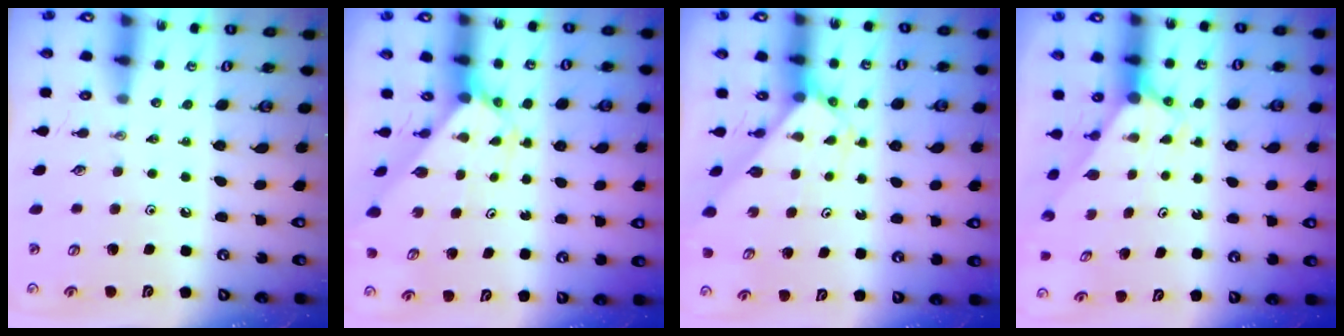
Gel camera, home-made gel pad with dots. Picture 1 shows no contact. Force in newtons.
{"total": 2.4, "press": 2.4, "slide": 0.2}
{"total": 2.7, "press": 2.7, "slide": 0.2}
{"total": 2.9, "press": 2.9, "slide": 0.1}